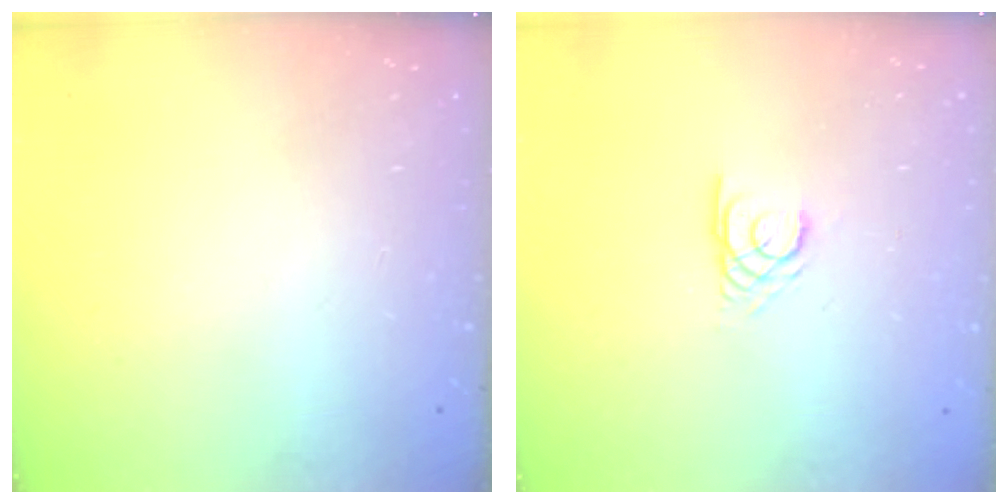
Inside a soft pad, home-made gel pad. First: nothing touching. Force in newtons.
{"total": 2.7, "press": 2.7, "slide": 0.1}